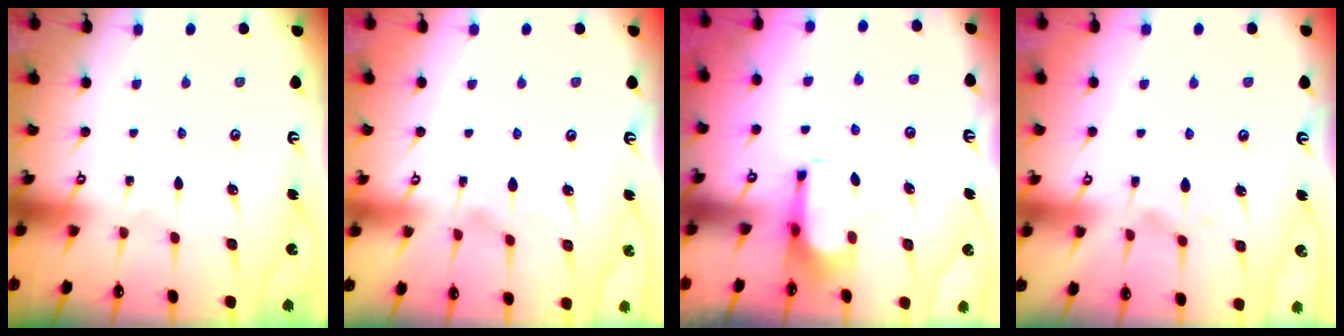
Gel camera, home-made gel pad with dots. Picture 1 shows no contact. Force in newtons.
{"total": 2.5, "press": 2.1, "slide": 1.3}
{"total": 1.9, "press": 1.8, "slide": 0.6}
{"total": 1.7, "press": 1.2, "slide": 1.2}